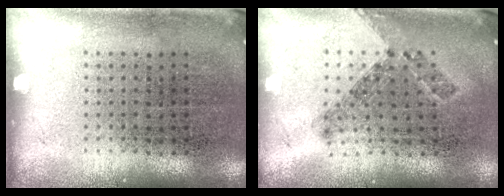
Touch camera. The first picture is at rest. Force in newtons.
{"total": 0.8, "press": 0.7, "slide": 0.4}